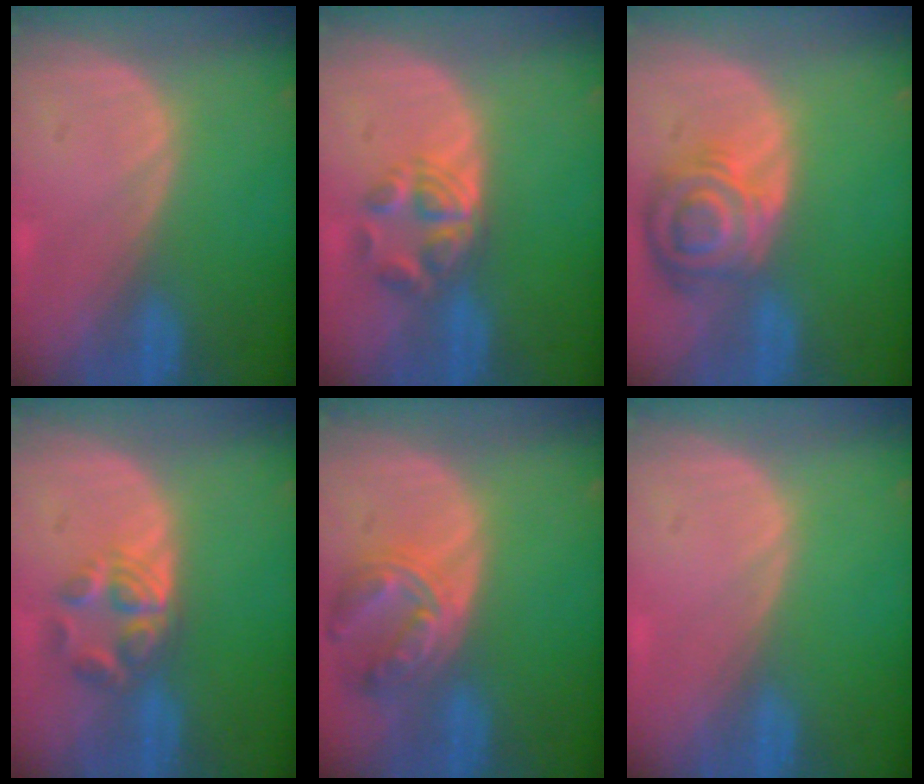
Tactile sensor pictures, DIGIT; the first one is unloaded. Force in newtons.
{"total": 5.9, "press": 4.8, "slide": 3.5}
{"total": 8.4, "press": 7.4, "slide": 4.0}
{"total": 5.8, "press": 4.7, "slide": 3.4}
{"total": 7.9, "press": 6.9, "slide": 3.8}
{"total": 0.0}